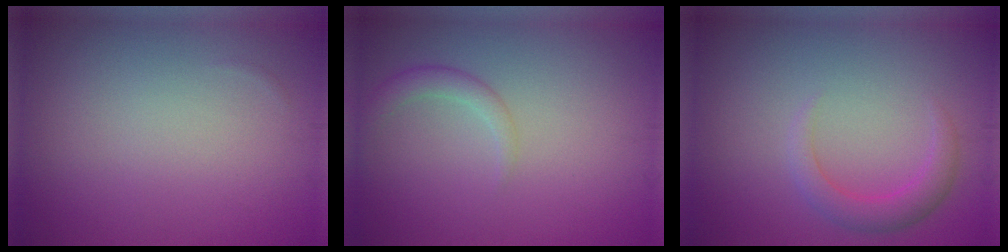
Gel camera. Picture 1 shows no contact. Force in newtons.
{"total": 1.7, "press": 1.7, "slide": 0.1}
{"total": 2.5, "press": 2.5, "slide": 0.1}